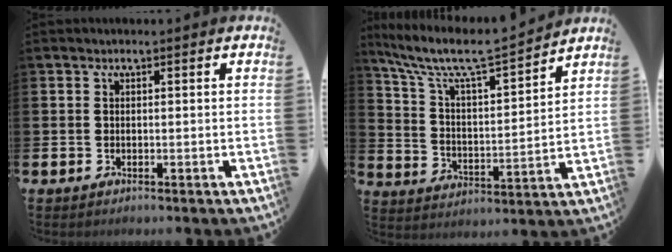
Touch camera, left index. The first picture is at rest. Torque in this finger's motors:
{"motor_torque": [0.88, -1.26, 0.55, 0.21]}